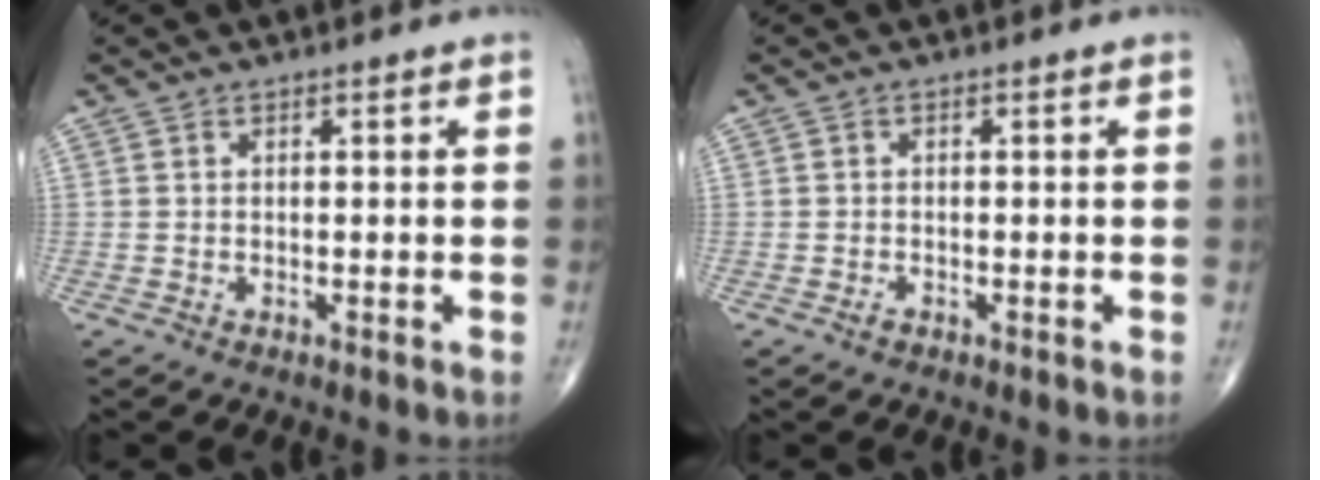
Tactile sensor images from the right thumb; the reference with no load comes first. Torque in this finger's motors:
{"motor_torque": [-0.28, -0.17, -0.07, 0.00, 0.00]}